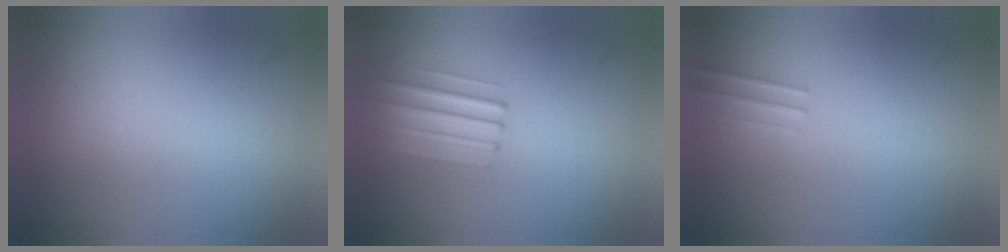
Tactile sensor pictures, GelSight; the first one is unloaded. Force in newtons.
{"total": 2.2}
{"total": 1.1}